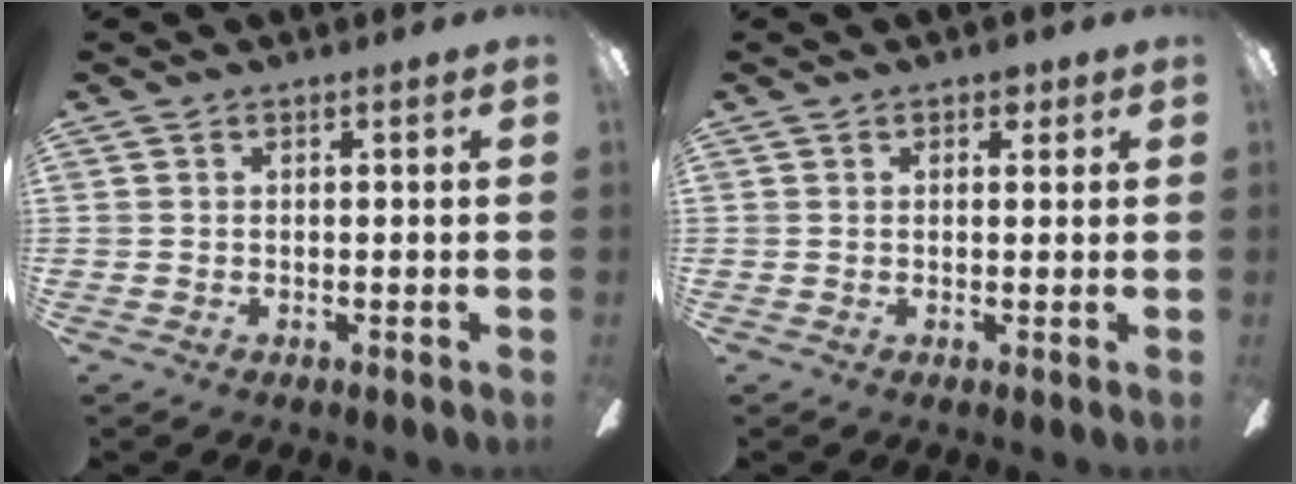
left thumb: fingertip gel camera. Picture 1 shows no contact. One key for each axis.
{"total": 1.9, "fx": 1.1, "fy": 1.2, "fz": 0.9, "tx": -0.003, "ty": -0.003, "tz": 0.017}